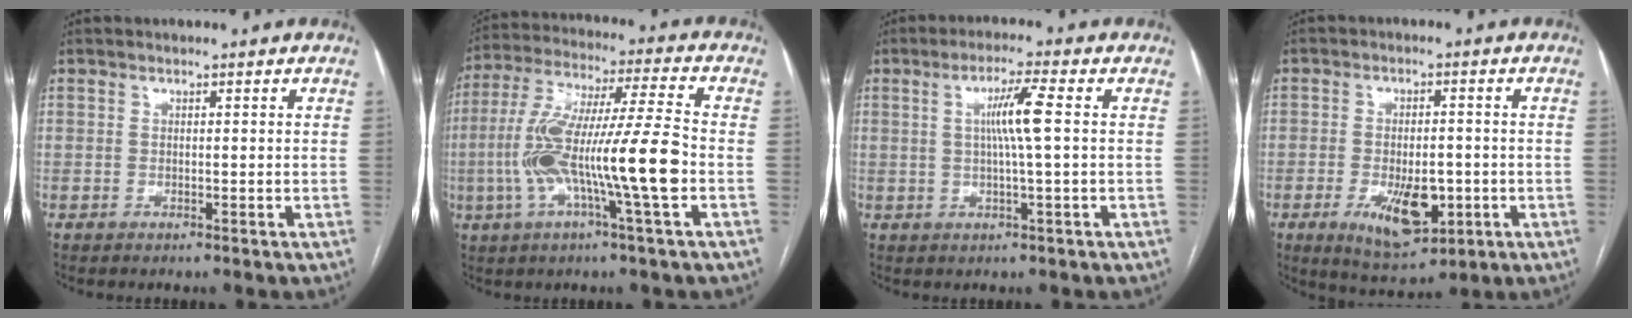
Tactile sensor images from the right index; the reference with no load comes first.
{"total": 16.4, "force": [-3.7, 0.0, 16.0], "torque": [-0.306, 0.004, -0.071]}
{"total": 5.9, "force": [0.8, -0.6, 5.8], "torque": [-0.107, 0.002, 0.017]}
{"total": 9.2, "force": [-2.8, 4.0, 7.7], "torque": [-0.130, -0.007, -0.031]}